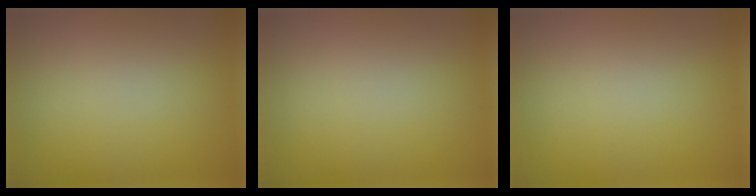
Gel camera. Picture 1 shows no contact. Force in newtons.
{"total": 0.0}
{"total": 0.0}